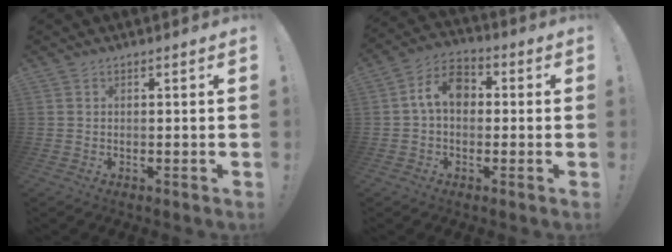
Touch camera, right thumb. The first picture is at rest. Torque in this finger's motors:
{"motor_torque": [1.30, 1.46, 0.87, 0.01, 0.07]}